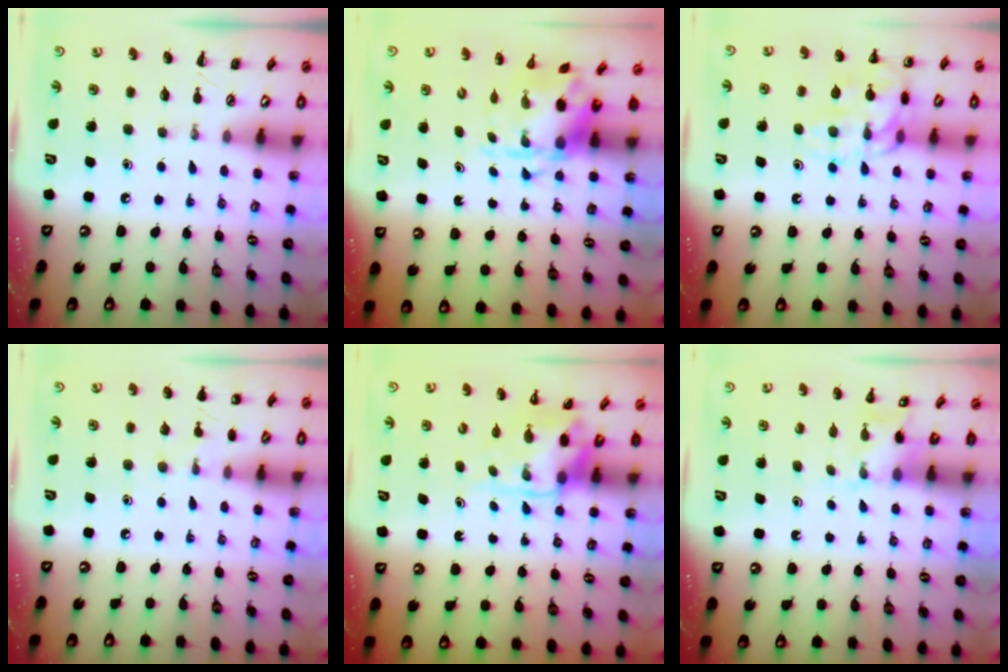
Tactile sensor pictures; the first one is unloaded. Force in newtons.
{"total": 3.7, "press": 3.6, "slide": 1.0}
{"total": 13.9, "press": 13.8, "slide": 1.1}
{"total": 6.4, "press": 6.1, "slide": 1.7}
{"total": 3.8, "press": 3.7, "slide": 0.7}
{"total": 3.7, "press": 3.6, "slide": 1.1}